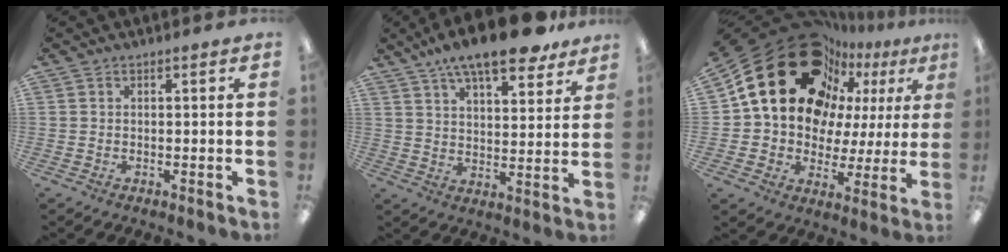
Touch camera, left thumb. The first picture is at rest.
{"total": 13.9, "force": [11.0, 3.7, 7.7], "torque": [-0.127, -0.058, 0.188]}
{"total": 25.2, "force": [13.7, 16.7, 13.1], "torque": [-0.216, -0.081, 0.261]}